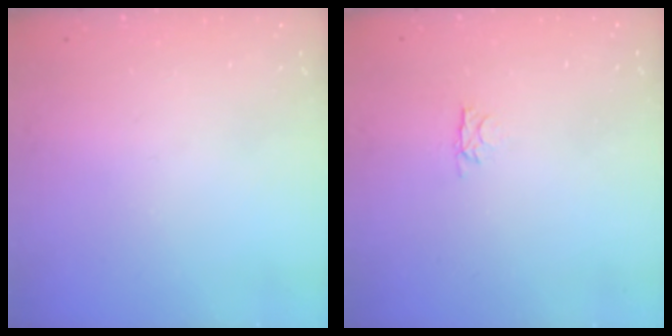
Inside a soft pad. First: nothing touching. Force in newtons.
{"total": 2.8, "press": 2.7, "slide": 0.4}